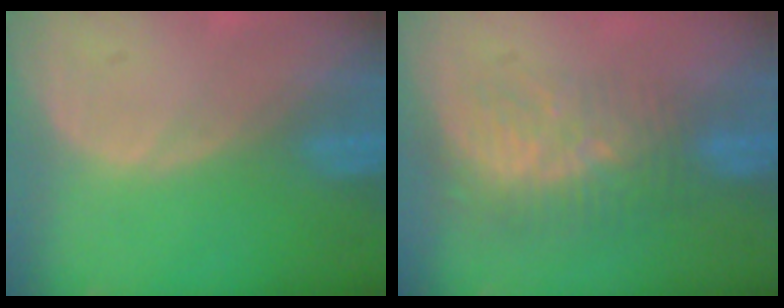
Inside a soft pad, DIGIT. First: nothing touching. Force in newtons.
{"total": 8.9, "press": 7.5, "slide": 4.8}